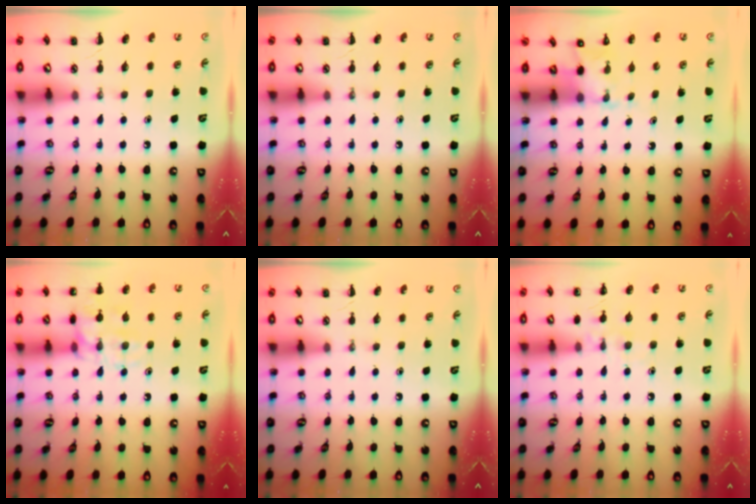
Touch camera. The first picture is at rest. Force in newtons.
{"total": 0.0}
{"total": 3.0, "press": 2.8, "slide": 1.0}
{"total": 13.7, "press": 13.7, "slide": 0.8}
{"total": 0.0}
{"total": 7.7, "press": 7.5, "slide": 1.9}